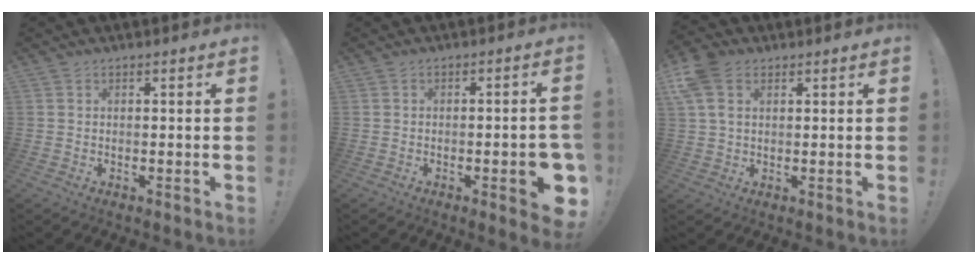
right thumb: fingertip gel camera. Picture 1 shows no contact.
{"total": 7.1, "force": [-2.4, 1.9, 6.4], "torque": [-0.077, 0.006, -0.031]}
{"total": 7.3, "force": [2.9, 5.0, 4.5], "torque": [-0.087, 0.001, 0.061]}